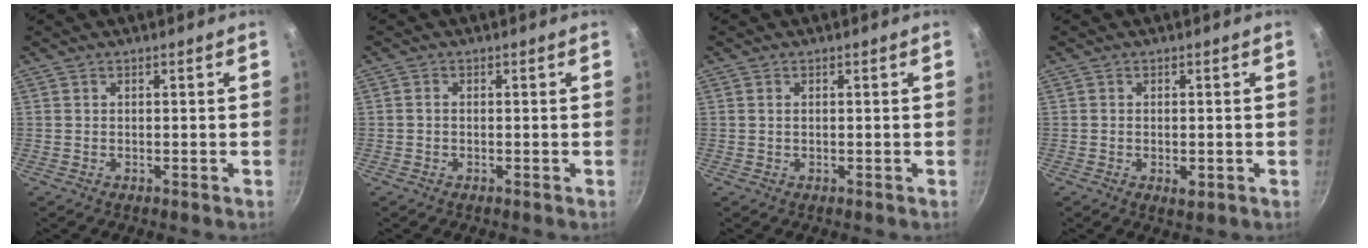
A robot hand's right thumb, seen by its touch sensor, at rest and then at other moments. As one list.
[{"total": 0.8, "force": [-0.2, 0.6, 0.5], "torque": [-0.010, 0.005, -0.005]}, {"total": 0.6, "force": [0.2, 0.4, 0.5], "torque": [-0.010, 0.002, 0.003]}, {"total": 2.3, "force": [-0.6, 1.2, 1.8], "torque": [-0.029, -0.005, -0.009]}]